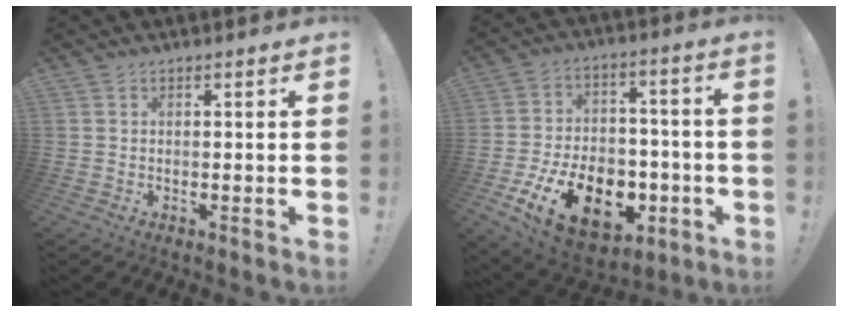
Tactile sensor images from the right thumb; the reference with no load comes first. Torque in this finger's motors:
{"motor_torque": [2.41, 2.59, 1.44, -1.33, 0.14]}